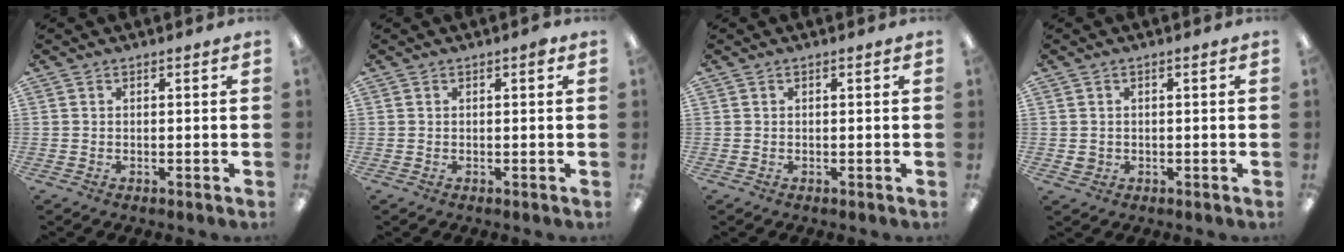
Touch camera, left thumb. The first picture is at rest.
{"total": 1.2, "force": [0.4, 0.4, 1.0], "torque": [-0.014, 0.001, 0.004]}
{"total": 0.0}
{"total": 2.2, "force": [-0.4, 2.0, 0.8], "torque": [-0.016, 0.004, -0.008]}